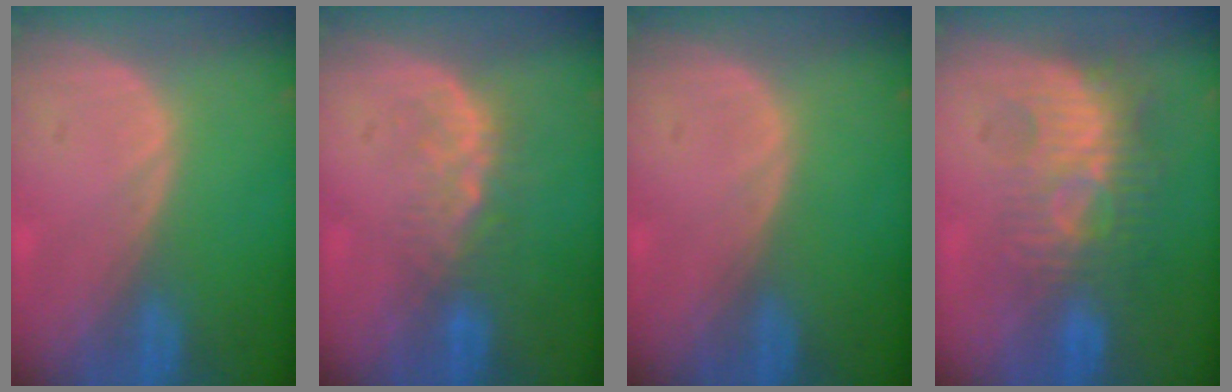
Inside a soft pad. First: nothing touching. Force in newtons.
{"total": 4.4, "press": 4.0, "slide": 1.9}
{"total": 0.0}
{"total": 9.8, "press": 8.5, "slide": 4.8}